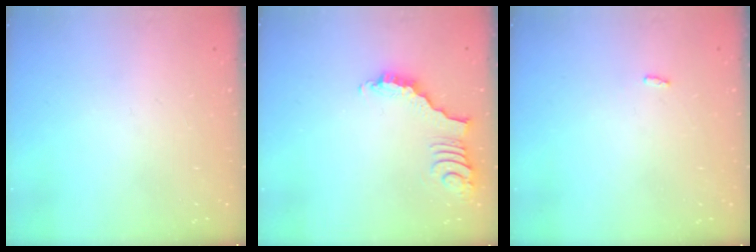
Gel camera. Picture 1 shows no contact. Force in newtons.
{"total": 2.9, "press": 2.9, "slide": 0.6}
{"total": 2.9, "press": 2.9, "slide": 0.2}